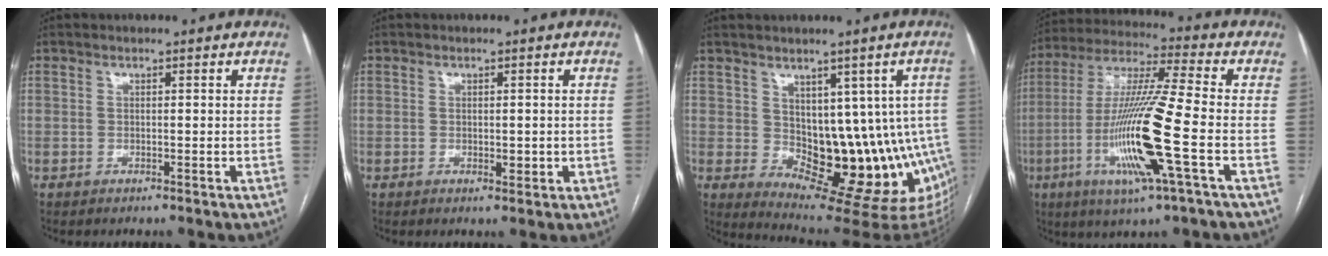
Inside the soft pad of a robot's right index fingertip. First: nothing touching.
{"total": 1.8, "force": [-0.2, 1.0, 1.5], "torque": [-0.019, -0.001, 0.002]}
{"total": 13.6, "force": [-0.6, 7.9, 11.1], "torque": [-0.118, 0.012, 0.009]}
{"total": 17.2, "force": [-4.8, -0.1, 16.5], "torque": [-0.336, -0.015, -0.097]}